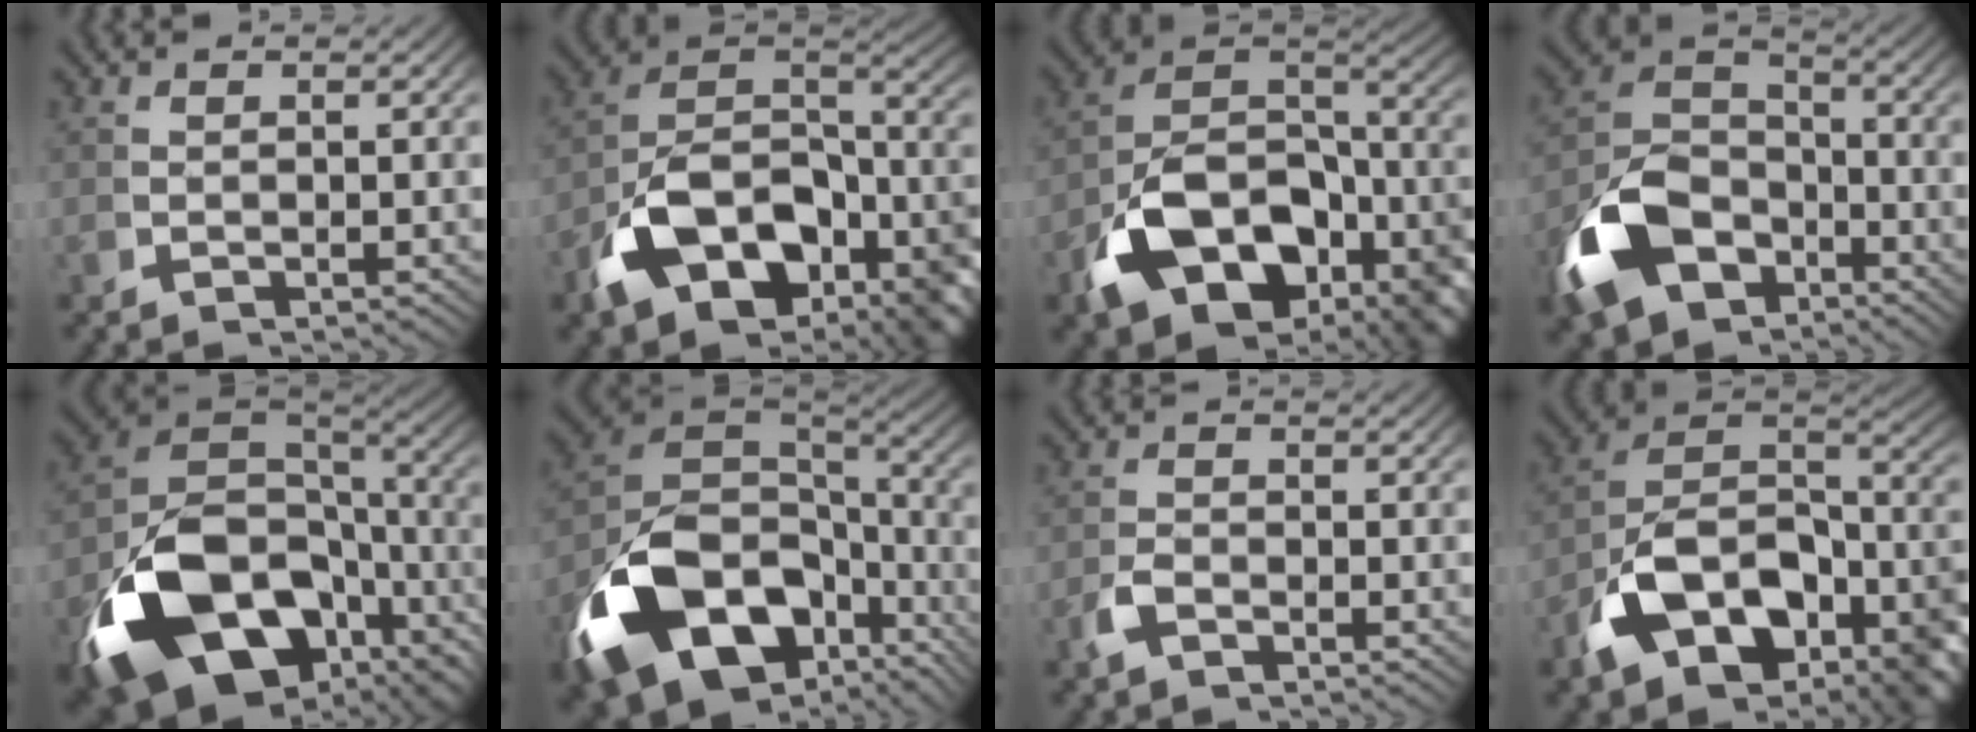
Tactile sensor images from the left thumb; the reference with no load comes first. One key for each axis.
{"total": 15.9, "fx": -3.2, "fy": 11.0, "fz": 11.0, "tx": -0.250, "ty": -0.065, "tz": -0.030}
{"total": 17.7, "fx": -4.7, "fy": 11.9, "fz": 12.2, "tx": -0.258, "ty": -0.072, "tz": -0.047}
{"total": 12.8, "fx": -4.8, "fy": 9.4, "fz": 7.3, "tx": -0.169, "ty": -0.047, "tz": -0.071}
{"total": 20.2, "fx": -5.9, "fy": 12.8, "fz": 14.4, "tx": -0.317, "ty": -0.076, "tz": -0.070}
{"total": 18.7, "fx": -5.1, "fy": 12.6, "fz": 12.8, "tx": -0.319, "ty": -0.081, "tz": -0.048}
{"total": 1.8, "fx": -1.2, "fy": 0.9, "fz": 0.9, "tx": -0.029, "ty": -0.006, "tz": -0.022}
{"total": 14.5, "fx": -2.2, "fy": 10.0, "fz": 10.2, "tx": -0.227, "ty": -0.046, "tz": -0.023}